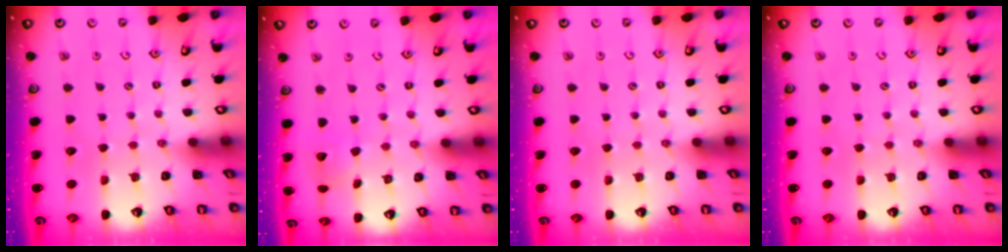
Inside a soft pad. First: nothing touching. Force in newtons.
{"total": 5.7, "press": 5.7, "slide": 0.3}
{"total": 0.0}
{"total": 0.0}